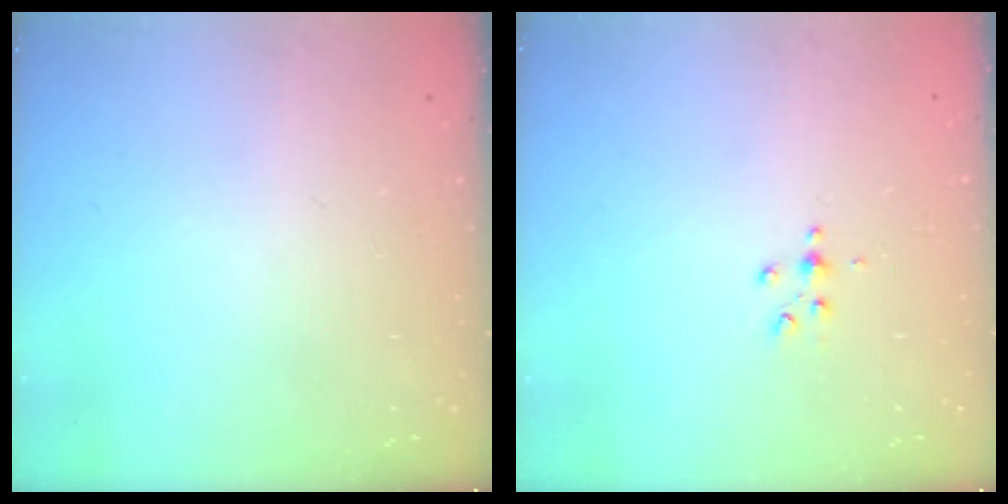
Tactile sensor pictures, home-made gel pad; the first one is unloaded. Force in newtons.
{"total": 3.0, "press": 2.6, "slide": 1.5}